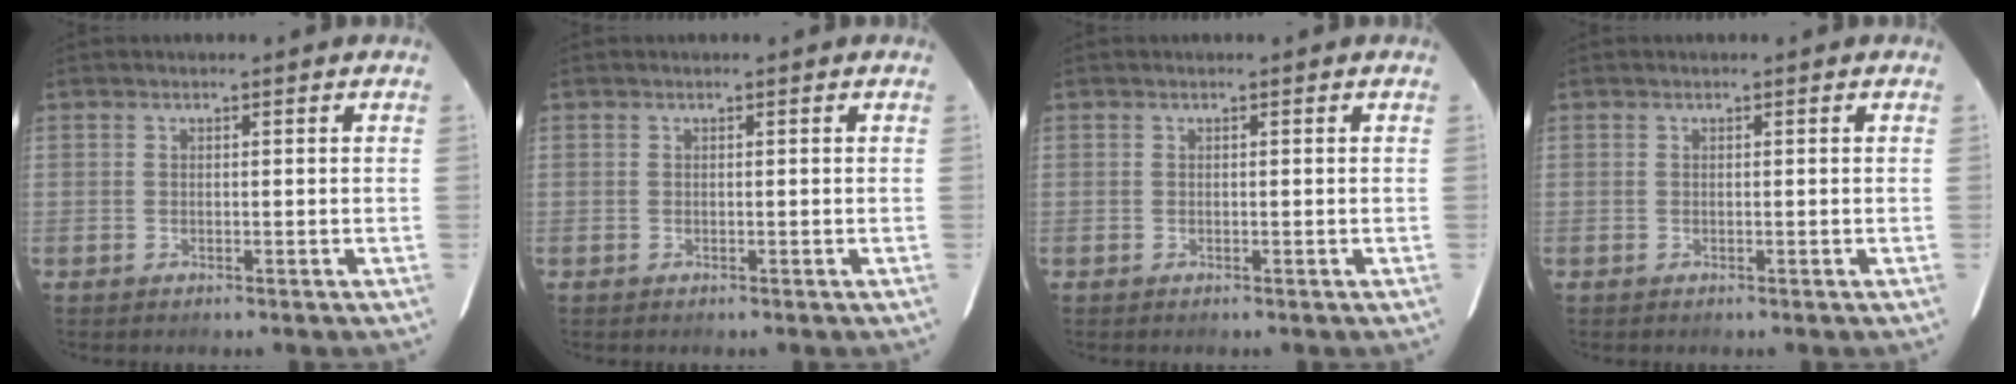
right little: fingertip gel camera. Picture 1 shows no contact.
{"total": 0.0}
{"total": 0.0}
{"total": 0.0}